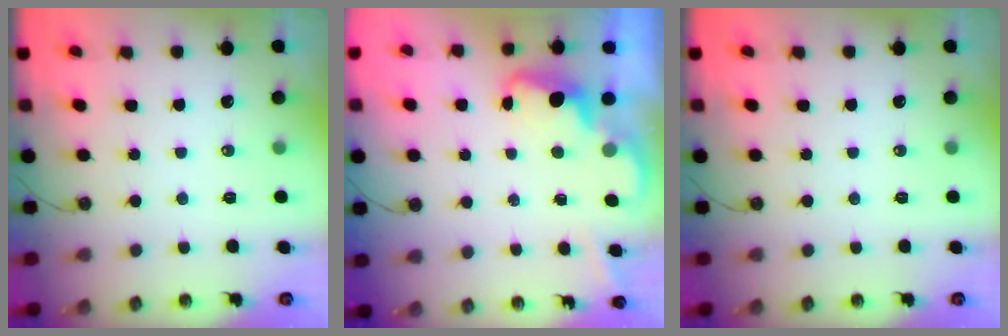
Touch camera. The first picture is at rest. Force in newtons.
{"total": 2.2, "press": 2.2, "slide": 0.5}
{"total": 0.0}